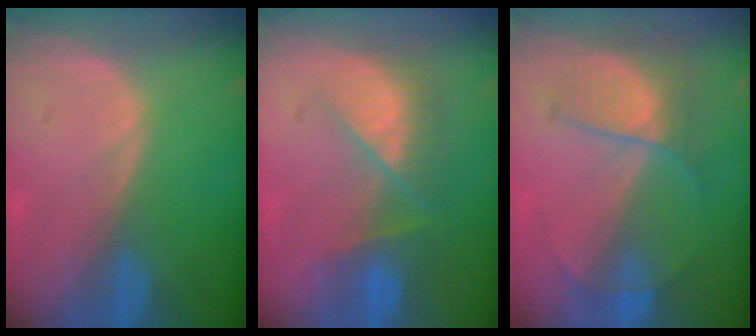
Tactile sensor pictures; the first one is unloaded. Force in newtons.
{"total": 7.9, "press": 7.2, "slide": 3.1}
{"total": 7.3, "press": 6.2, "slide": 3.9}